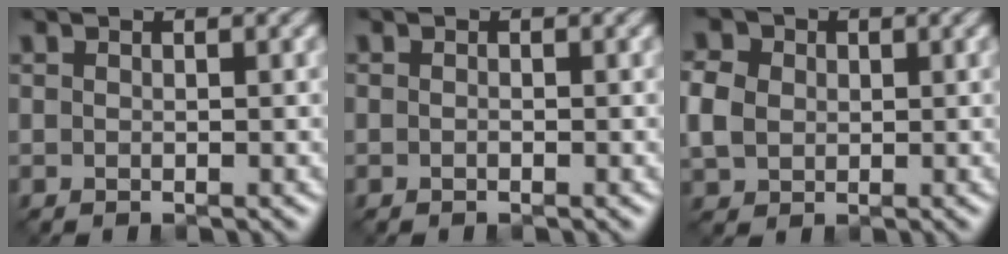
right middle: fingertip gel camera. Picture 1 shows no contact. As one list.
[{"total": 0.9, "force": [-0.7, -0.3, -0.4], "torque": [0.004, -0.004, -0.009]}, {"total": 3.2, "force": [0.0, 2.9, 1.4], "torque": [-0.050, 0.005, 0.002]}]